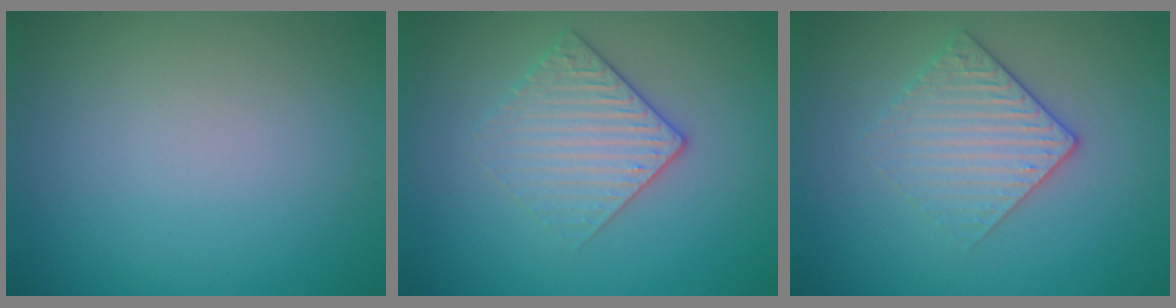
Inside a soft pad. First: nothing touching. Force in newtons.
{"total": 3.0, "press": 2.7, "slide": 1.3}
{"total": 3.0, "press": 2.7, "slide": 1.3}